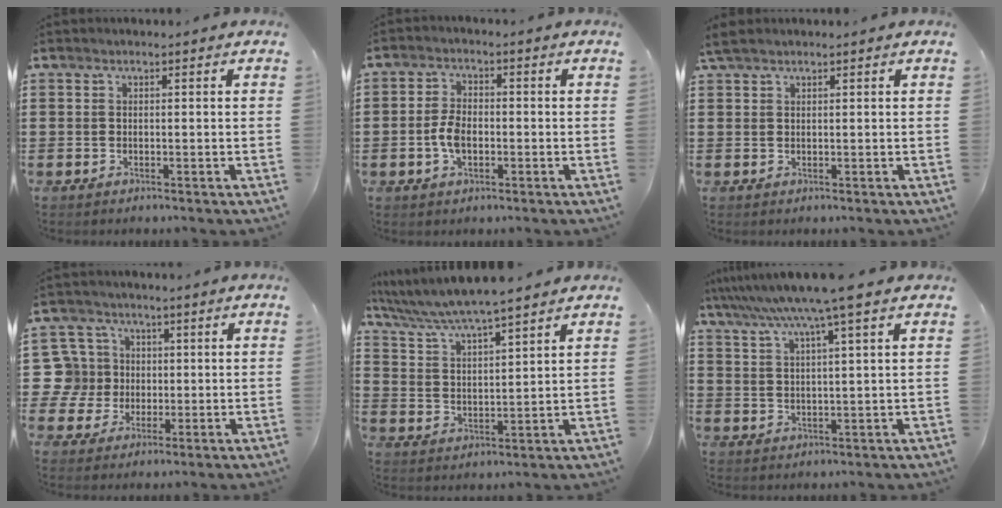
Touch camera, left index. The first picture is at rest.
{"total": 4.4, "force": [-0.8, 2.4, 3.5], "torque": [-0.086, -0.002, -0.020]}
{"total": 2.1, "force": [1.4, 0.5, 1.6], "torque": [-0.033, 0.003, 0.026]}
{"total": 8.6, "force": [0.8, 8.3, 2.3], "torque": [-0.097, 0.011, 0.016]}
{"total": 5.6, "force": [5.1, -0.3, 2.2], "torque": [-0.065, -0.032, 0.085]}
{"total": 7.3, "force": [5.4, -0.4, 4.9], "torque": [-0.111, -0.021, 0.089]}